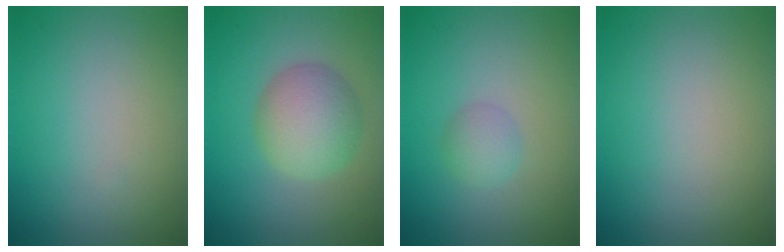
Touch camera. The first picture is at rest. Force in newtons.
{"total": 5.0, "press": 5.0, "slide": 0.2}
{"total": 1.7, "press": 1.7, "slide": 0.1}
{"total": 0.0}